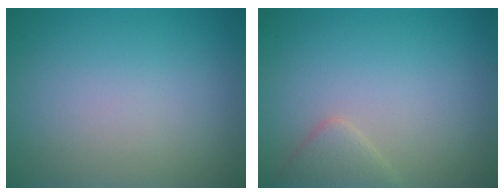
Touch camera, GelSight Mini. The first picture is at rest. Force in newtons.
{"total": 1.9, "press": 1.9, "slide": 0.1}